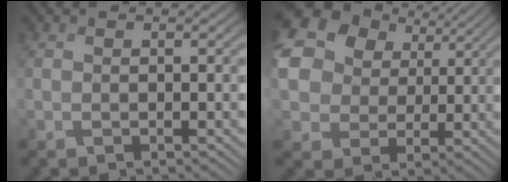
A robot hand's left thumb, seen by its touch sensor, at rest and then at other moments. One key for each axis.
{"total": 17.3, "fx": 6.6, "fy": 13.9, "fz": 7.9, "tx": -0.262, "ty": 0.034, "tz": 0.129}